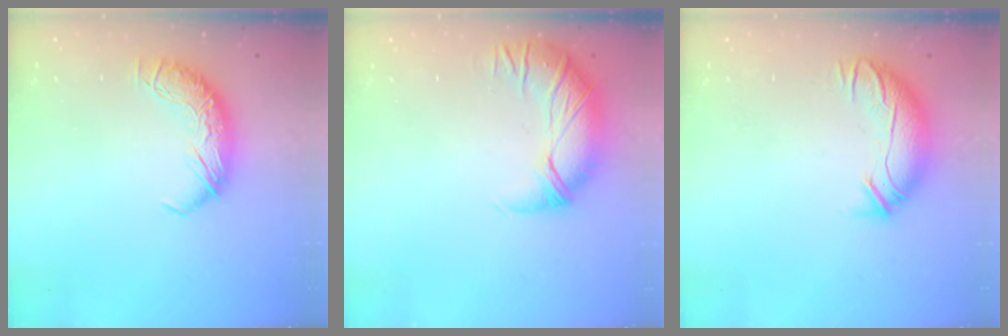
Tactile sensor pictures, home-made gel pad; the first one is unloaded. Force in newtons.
{"total": 2.9, "press": 0.7, "slide": 2.8}
{"total": 3.6, "press": 2.5, "slide": 2.7}